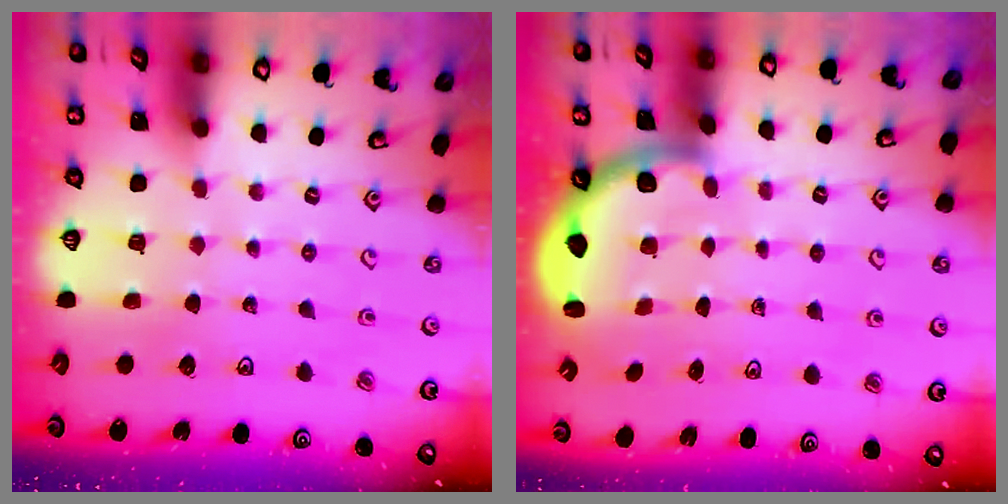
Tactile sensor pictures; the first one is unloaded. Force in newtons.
{"total": 2.5, "press": 2.4, "slide": 0.7}